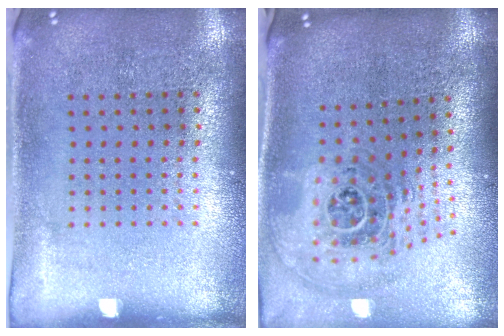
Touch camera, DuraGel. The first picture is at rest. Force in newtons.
{"total": 2.0, "press": 1.5, "slide": 1.4}